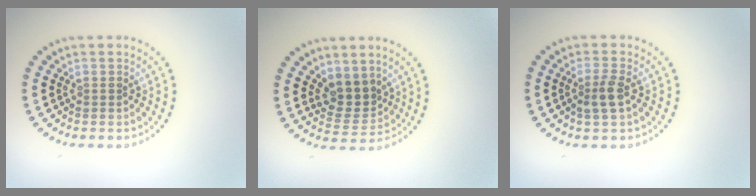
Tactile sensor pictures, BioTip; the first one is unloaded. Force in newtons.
{"total": 3.1, "press": 2.6, "slide": 1.7}
{"total": 2.2, "press": 2.0, "slide": 0.8}